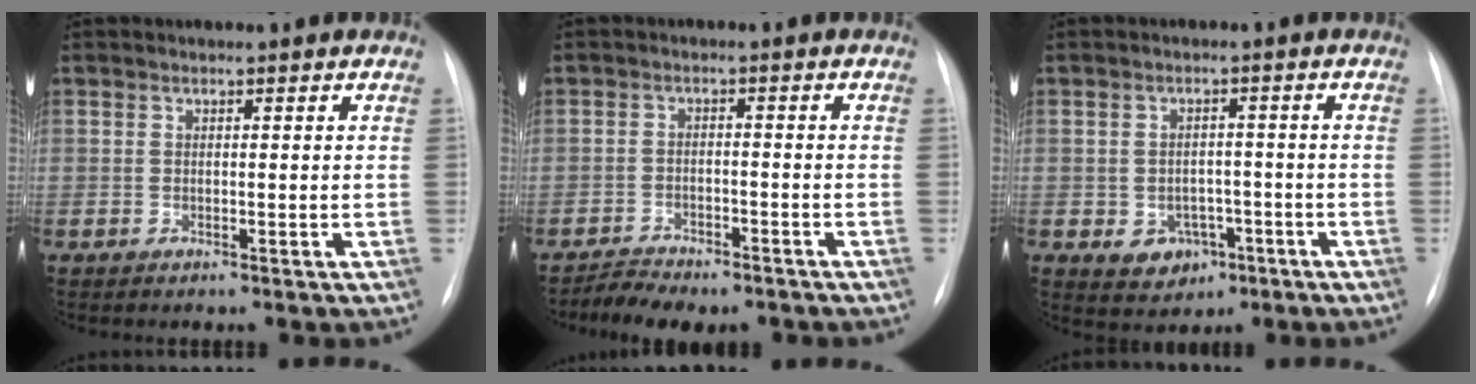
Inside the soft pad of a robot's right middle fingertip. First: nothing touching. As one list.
[{"total": 6.7, "force": [-5.9, 2.2, 2.2], "torque": [-0.029, 0.001, -0.087]}, {"total": 5.1, "force": [-2.0, 4.2, 2.2], "torque": [-0.027, 0.011, -0.016]}]